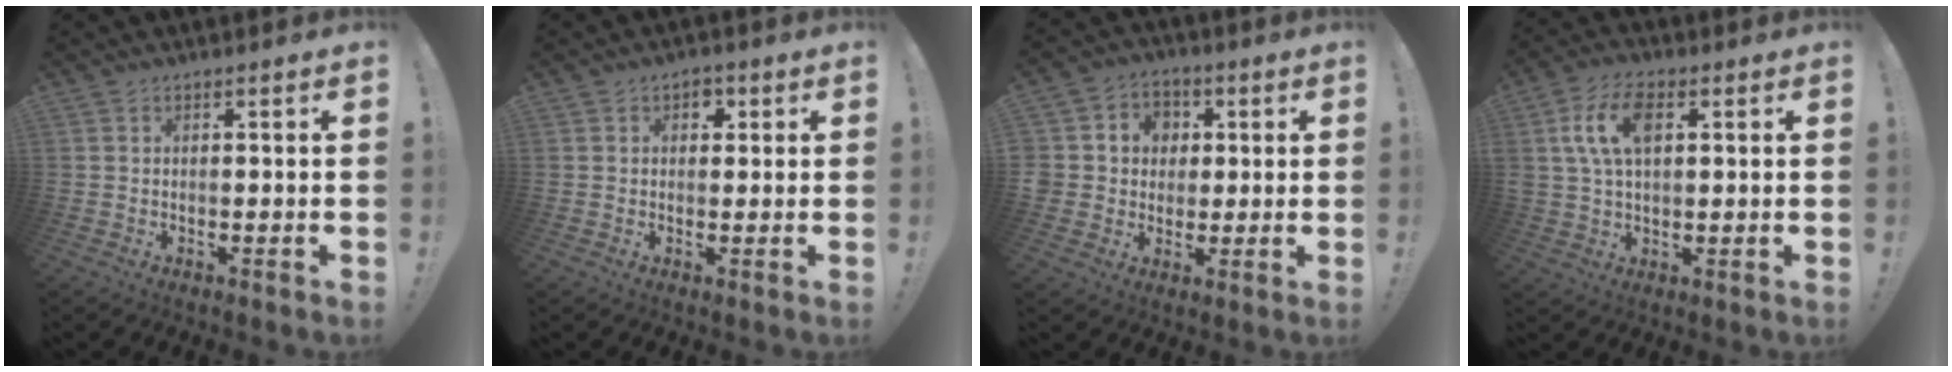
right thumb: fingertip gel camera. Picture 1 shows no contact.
{"total": 3.3, "force": [0.9, 2.9, 1.4], "torque": [-0.001, -0.003, 0.010]}
{"total": 7.9, "force": [0.2, 7.7, 1.8], "torque": [-0.014, 0.002, 0.012]}
{"total": 11.1, "force": [3.4, 6.4, 8.4], "torque": [-0.159, 0.006, 0.063]}